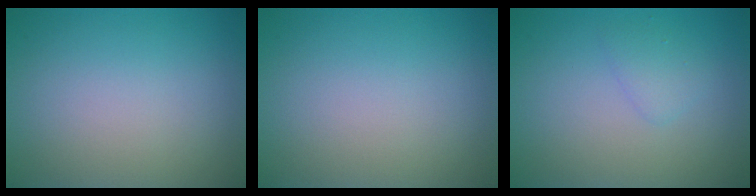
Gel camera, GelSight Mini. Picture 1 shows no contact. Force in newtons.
{"total": 0.0}
{"total": 1.3, "press": 1.3, "slide": 0.1}